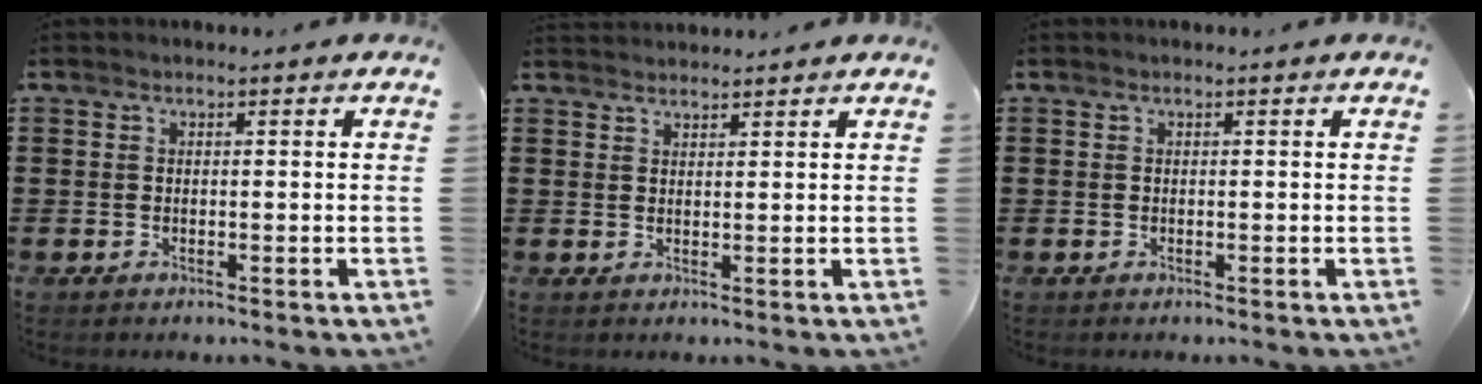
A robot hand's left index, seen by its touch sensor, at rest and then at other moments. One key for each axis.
{"total": 1.7, "fx": 1.7, "fy": 0.2, "fz": 0.0, "tx": -0.003, "ty": 0.000, "tz": 0.033}
{"total": 0.0}